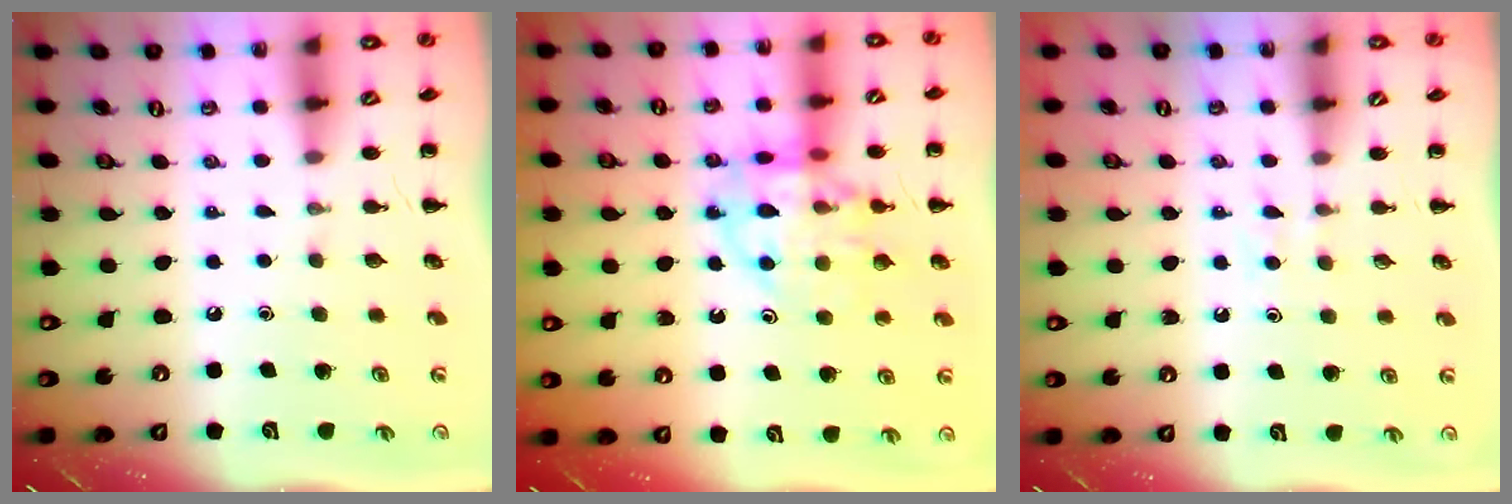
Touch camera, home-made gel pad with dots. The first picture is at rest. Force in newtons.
{"total": 15.2, "press": 15.1, "slide": 2.2}
{"total": 3.3, "press": 3.1, "slide": 1.1}